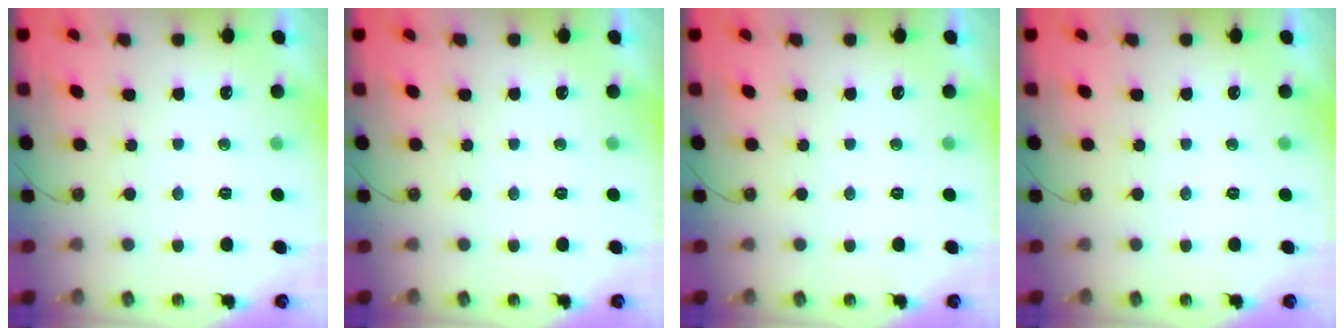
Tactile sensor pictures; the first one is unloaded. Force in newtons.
{"total": 0.0}
{"total": 0.0}
{"total": 0.0}